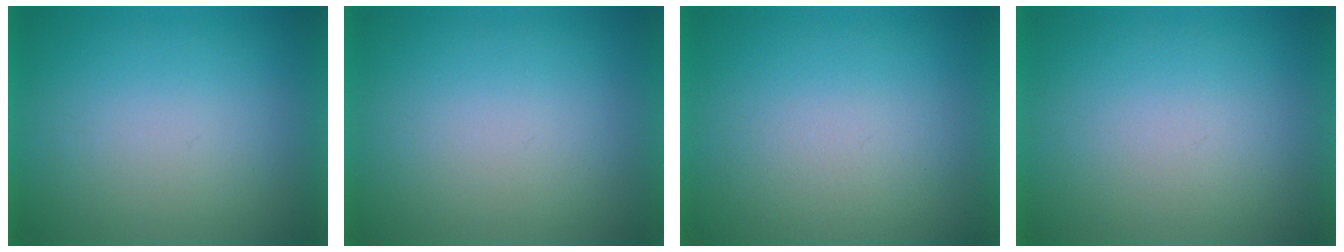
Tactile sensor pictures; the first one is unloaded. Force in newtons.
{"total": 0.0}
{"total": 1.7}
{"total": 1.1}